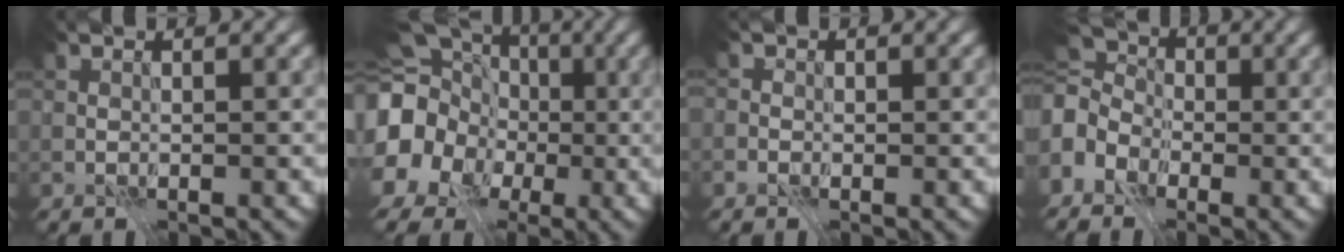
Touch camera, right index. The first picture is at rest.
{"total": 19.1, "force": [-2.1, 17.8, 6.5], "torque": [-0.183, -0.013, -0.076]}
{"total": 1.1, "force": [-0.3, 1.0, 0.3], "torque": [0.002, 0.000, -0.009]}
{"total": 6.0, "force": [-1.8, 4.5, 3.5], "torque": [-0.092, 0.000, -0.049]}